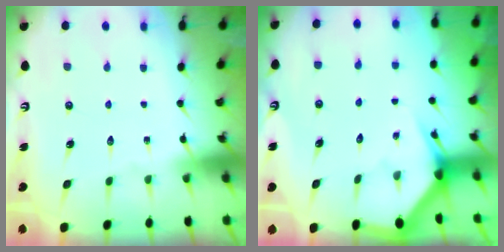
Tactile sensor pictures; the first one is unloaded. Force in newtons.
{"total": 3.0, "press": 3.0, "slide": 0.1}